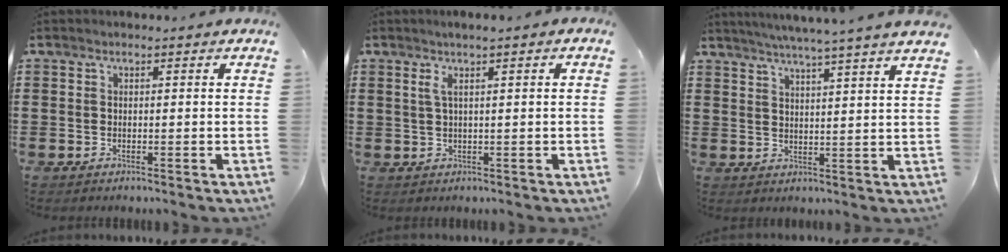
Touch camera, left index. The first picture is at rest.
{"total": 2.0, "force": [0.5, 0.0, 1.9], "torque": [-0.046, -0.006, 0.007]}
{"total": 4.7, "force": [4.2, -1.2, 1.7], "torque": [-0.046, -0.023, 0.071]}